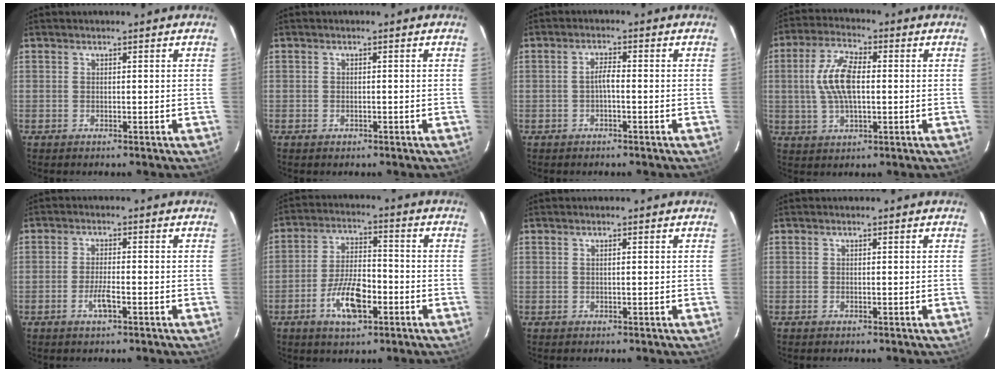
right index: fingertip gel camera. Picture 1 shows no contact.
{"total": 1.0, "force": [-0.6, 0.8, 0.2], "torque": [-0.004, 0.000, -0.007]}
{"total": 2.0, "force": [-0.7, 0.4, 1.8], "torque": [-0.036, 0.007, -0.014]}
{"total": 9.9, "force": [0.4, 4.3, 8.9], "torque": [-0.182, 0.012, 0.009]}
{"total": 3.5, "force": [-1.8, 0.8, 2.9], "torque": [-0.060, -0.002, -0.034]}
{"total": 10.1, "force": [-4.5, 4.4, 7.9], "torque": [-0.162, 0.001, -0.077]}
{"total": 0.6, "force": [0.1, -0.1, 0.6], "torque": [-0.012, 0.003, 0.002]}
{"total": 0.0}